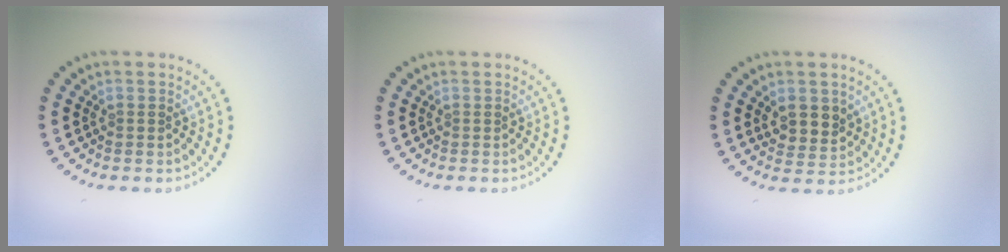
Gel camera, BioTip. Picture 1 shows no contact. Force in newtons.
{"total": 0.0}
{"total": 2.7, "press": 2.5, "slide": 1.0}